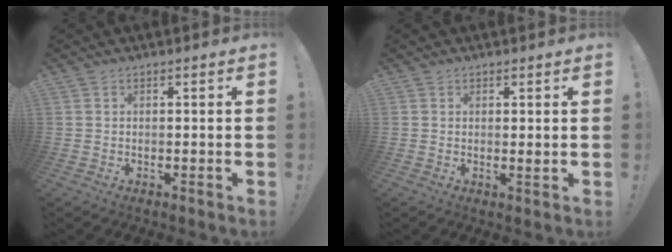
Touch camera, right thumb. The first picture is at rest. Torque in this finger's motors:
{"motor_torque": [-0.19, 0.01, 0.04, 0.17, 0.00]}